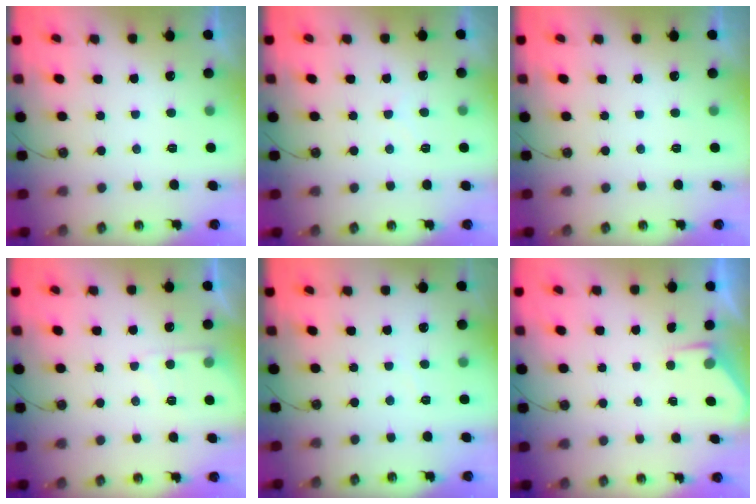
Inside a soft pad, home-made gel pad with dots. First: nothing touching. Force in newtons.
{"total": 3.2, "press": 3.2, "slide": 0.5}
{"total": 0.0}
{"total": 5.0, "press": 4.9, "slide": 0.7}
{"total": 2.8, "press": 2.8, "slide": 0.4}
{"total": 2.8, "press": 2.8, "slide": 0.5}